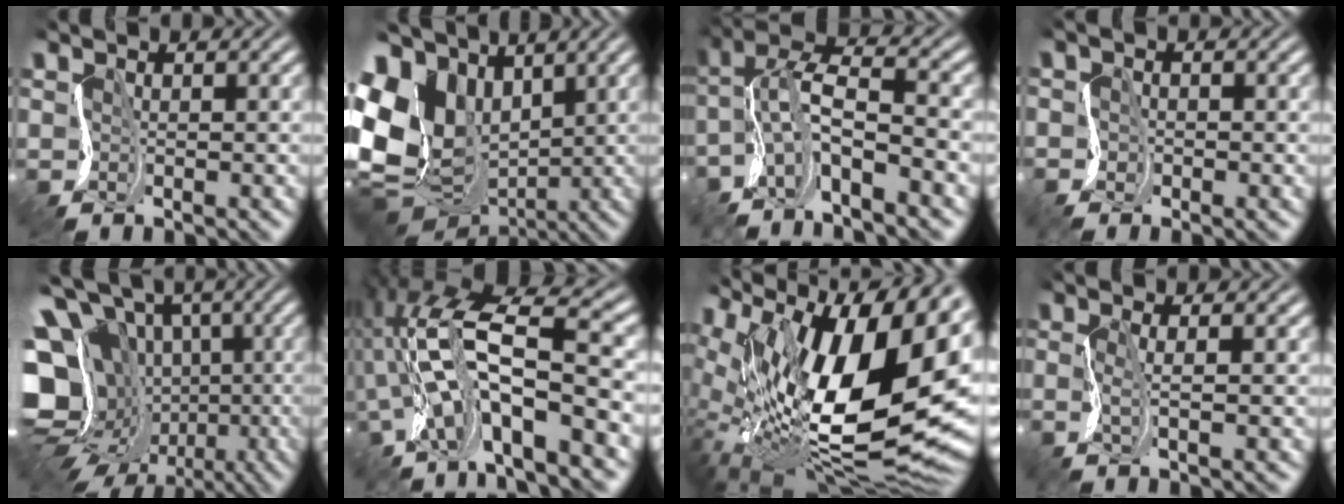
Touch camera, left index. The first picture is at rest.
{"total": 13.1, "force": [-0.7, 10.3, 8.1], "torque": [-0.183, -0.034, 0.020]}
{"total": 5.6, "force": [-3.5, 0.6, 4.3], "torque": [-0.072, -0.004, -0.072]}
{"total": 1.7, "force": [-1.1, 1.0, 0.8], "torque": [0.005, 0.002, -0.032]}
{"total": 18.2, "force": [-3.4, 15.0, 9.7], "torque": [-0.174, 0.016, -0.074]}
{"total": 9.8, "force": [-4.5, 2.8, 8.2], "torque": [-0.131, -0.004, -0.084]}
{"total": 17.3, "force": [2.4, 8.9, 14.6], "torque": [-0.229, -0.009, 0.044]}
{"total": 2.0, "force": [-1.0, -0.3, 1.8], "torque": [-0.021, -0.014, -0.037]}